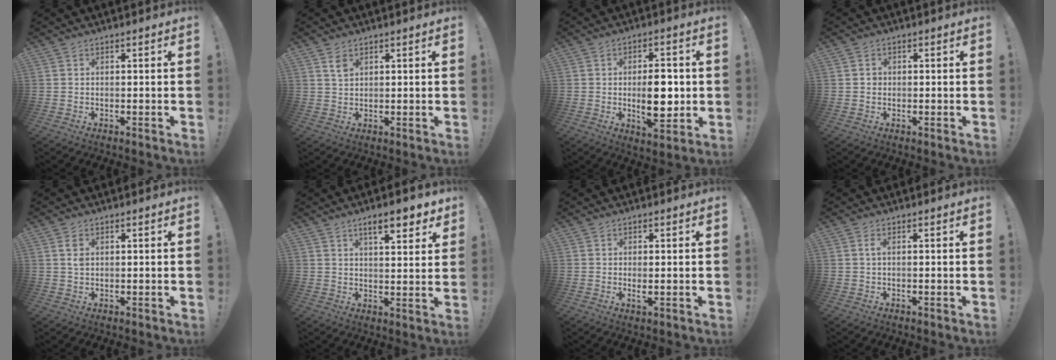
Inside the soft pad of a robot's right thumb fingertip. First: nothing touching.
{"total": 2.9, "force": [1.7, 1.6, 1.8], "torque": [-0.023, -0.006, 0.029]}
{"total": 11.4, "force": [-0.7, 5.5, 10.0], "torque": [-0.155, -0.009, -0.017]}
{"total": 1.2, "force": [-0.3, 1.1, 0.3], "torque": [0.003, 0.001, -0.009]}
{"total": 2.2, "force": [0.7, 1.2, 1.7], "torque": [-0.028, 0.000, 0.010]}
{"total": 8.5, "force": [5.3, 2.2, 6.2], "torque": [-0.079, -0.027, 0.085]}
{"total": 1.6, "force": [0.2, 0.3, 1.5], "torque": [-0.019, -0.006, 0.003]}
{"total": 1.1, "force": [0.1, 0.0, 1.1], "torque": [-0.023, 0.002, 0.001]}